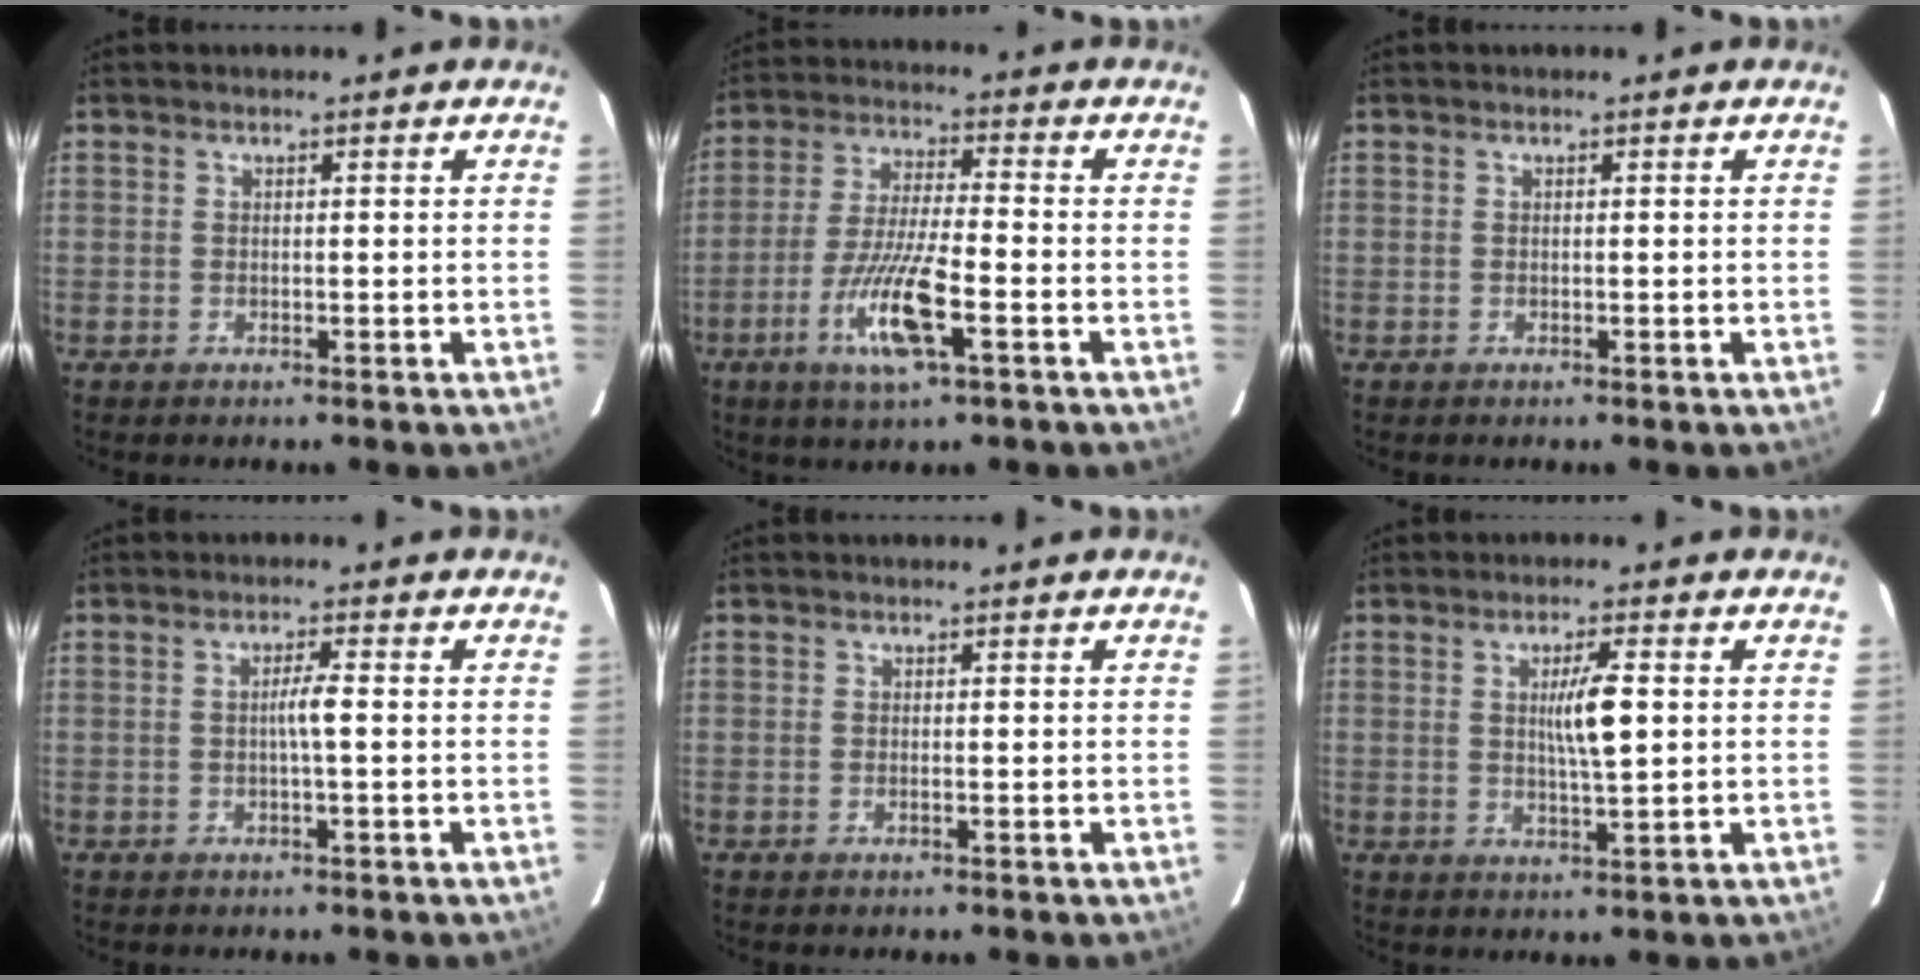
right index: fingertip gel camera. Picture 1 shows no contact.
{"total": 11.1, "force": [-4.5, 1.2, 10.1], "torque": [-0.196, -0.016, -0.084]}
{"total": 0.0}
{"total": 2.4, "force": [-0.2, -0.2, 2.3], "torque": [-0.040, 0.001, -0.004]}
{"total": 0.0}
{"total": 5.4, "force": [0.8, 0.3, 5.3], "torque": [-0.092, -0.002, 0.015]}